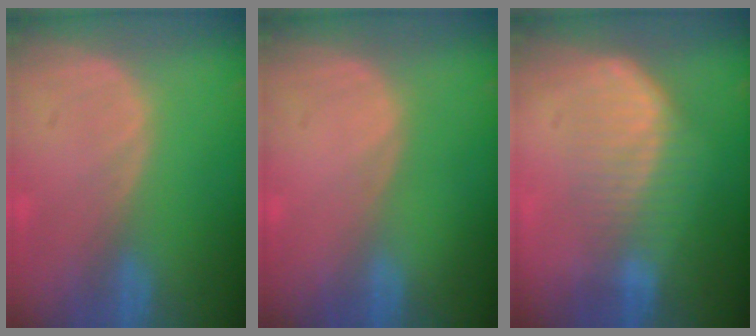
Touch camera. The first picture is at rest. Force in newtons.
{"total": 0.0}
{"total": 6.8, "press": 6.1, "slide": 3.1}